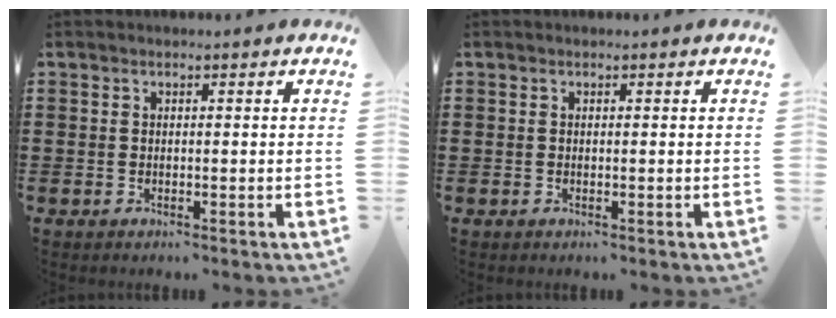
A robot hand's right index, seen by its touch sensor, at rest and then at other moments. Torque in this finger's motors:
{"motor_torque": [1.07, 1.07, 0.00, 0.00]}